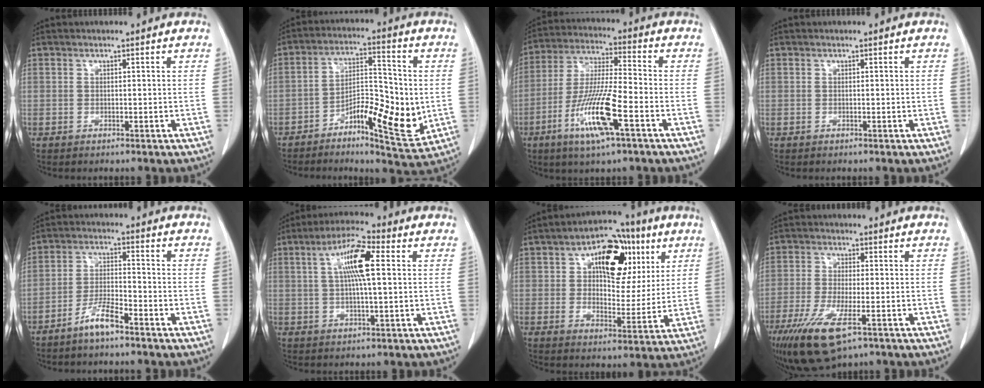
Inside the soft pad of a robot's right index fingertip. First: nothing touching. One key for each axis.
{"total": 10.1, "fx": -2.7, "fy": 3.8, "fz": 8.9, "tx": -0.137, "ty": 0.008, "tz": -0.041}
{"total": 13.1, "fx": -5.5, "fy": 1.0, "fz": 11.8, "tx": -0.239, "ty": -0.016, "tz": -0.105}
{"total": 0.0}
{"total": 5.6, "fx": -4.1, "fy": 0.7, "fz": 3.7, "tx": -0.076, "ty": -0.001, "tz": -0.081}
{"total": 8.4, "fx": 1.9, "fy": 1.1, "fz": 8.1, "tx": -0.154, "ty": 0.014, "tz": 0.030}
{"total": 14.1, "fx": 5.6, "fy": 7.9, "fz": 10.2, "tx": -0.143, "ty": 0.033, "tz": 0.089}
{"total": 11.0, "fx": -6.2, "fy": 2.9, "fz": 8.6, "tx": -0.169, "ty": -0.027, "tz": -0.103}